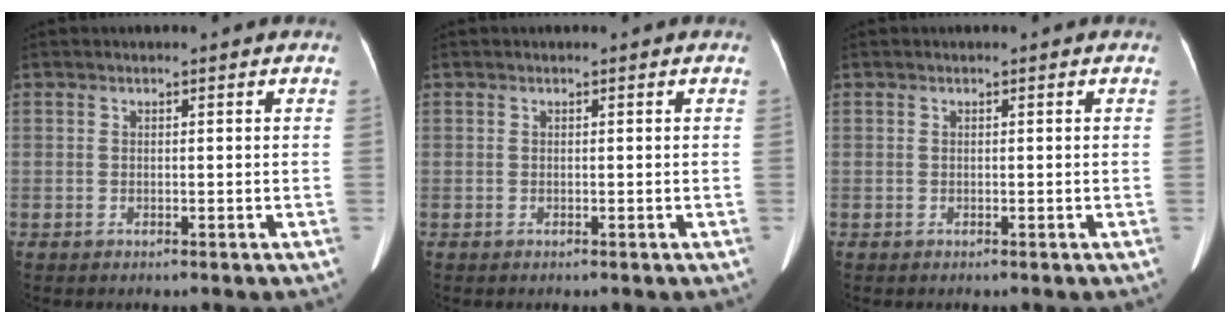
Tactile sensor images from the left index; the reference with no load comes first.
{"total": 0.0}
{"total": 0.0}